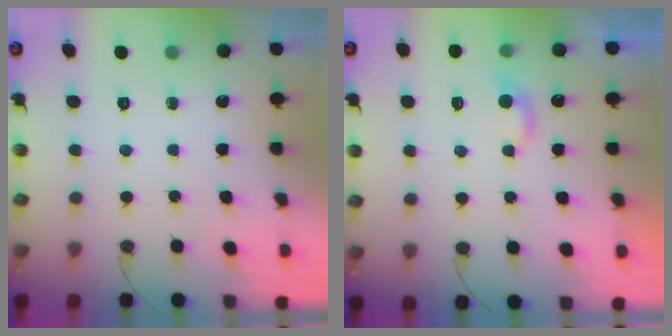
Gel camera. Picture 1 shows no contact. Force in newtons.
{"total": 2.2, "press": 2.2, "slide": 0.5}